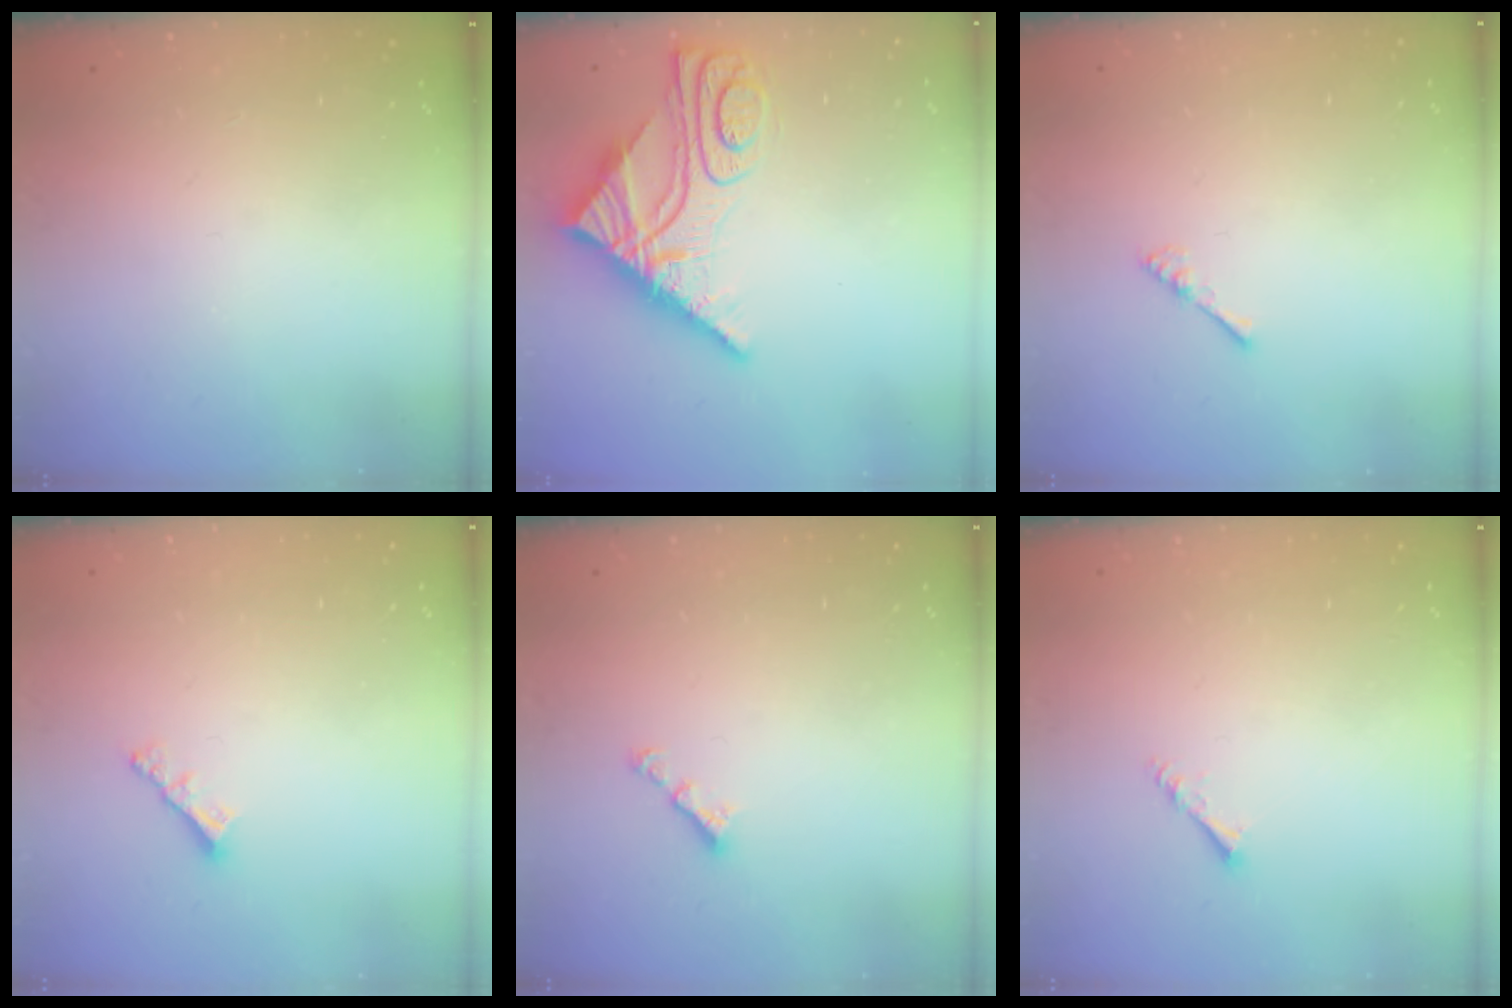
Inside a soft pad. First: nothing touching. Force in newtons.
{"total": 15.2, "press": 15.1, "slide": 1.6}
{"total": 2.4, "press": 2.4, "slide": 0.5}
{"total": 2.9, "press": 2.9, "slide": 0.3}
{"total": 2.8, "press": 2.7, "slide": 0.5}
{"total": 1.8, "press": 1.8, "slide": 0.1}